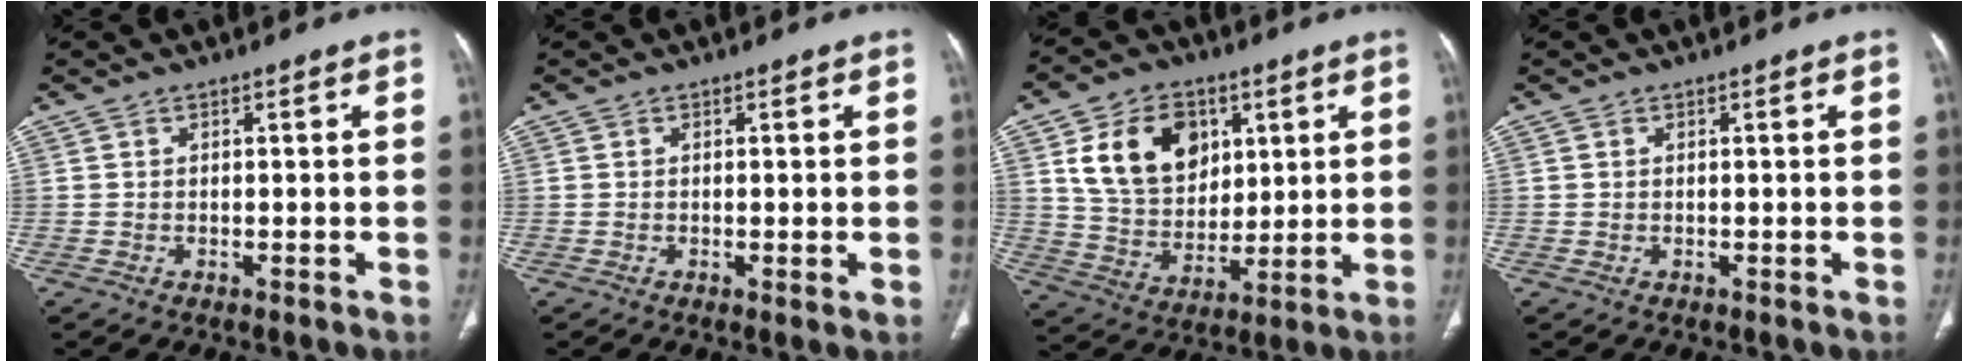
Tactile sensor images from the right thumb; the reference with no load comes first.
{"total": 1.3, "force": [-0.1, 0.3, 1.3], "torque": [-0.027, -0.007, -0.001]}
{"total": 15.9, "force": [5.7, 11.8, 9.0], "torque": [-0.113, -0.018, 0.110]}
{"total": 0.0}